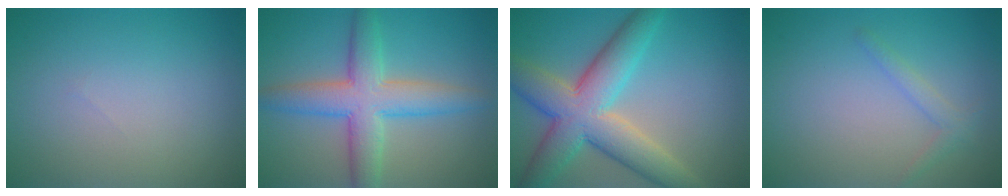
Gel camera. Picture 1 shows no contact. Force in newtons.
{"total": 6.6, "press": 6.6, "slide": 0.1}
{"total": 9.0, "press": 9.0, "slide": 0.3}
{"total": 1.4, "press": 1.4, "slide": 0.1}